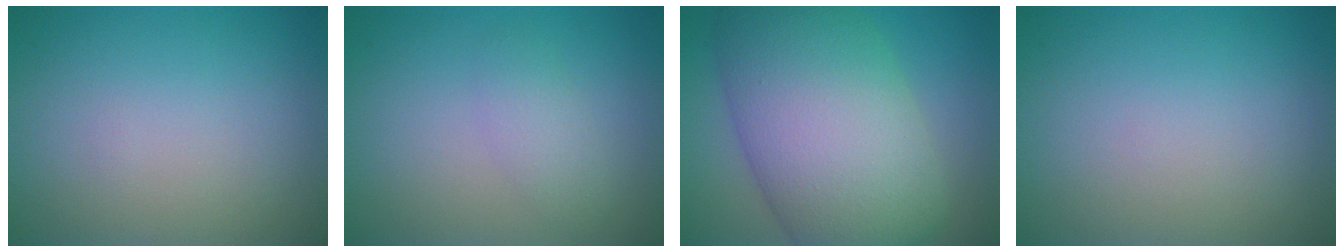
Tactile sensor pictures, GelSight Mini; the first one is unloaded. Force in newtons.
{"total": 1.7, "press": 1.7, "slide": 0.1}
{"total": 13.9, "press": 13.9, "slide": 0.5}
{"total": 0.0}